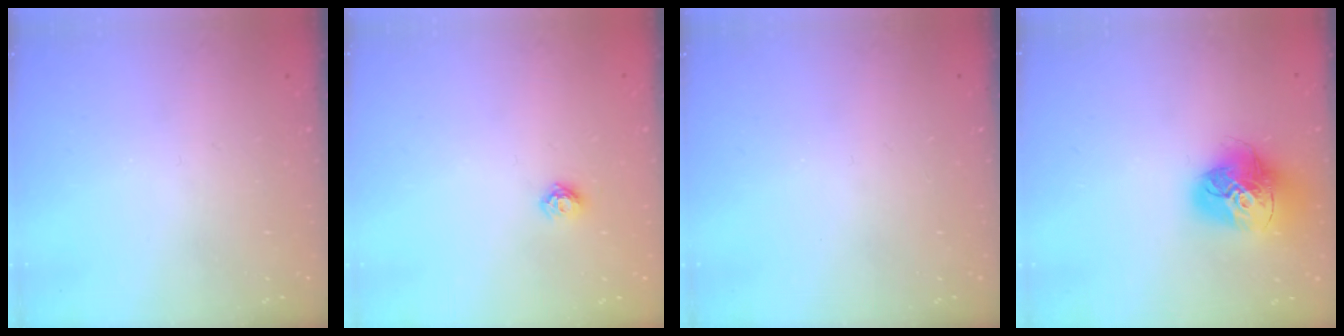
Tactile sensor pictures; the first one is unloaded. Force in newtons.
{"total": 5.8, "press": 5.8, "slide": 0.7}
{"total": 0.0}
{"total": 18.0, "press": 17.9, "slide": 1.9}